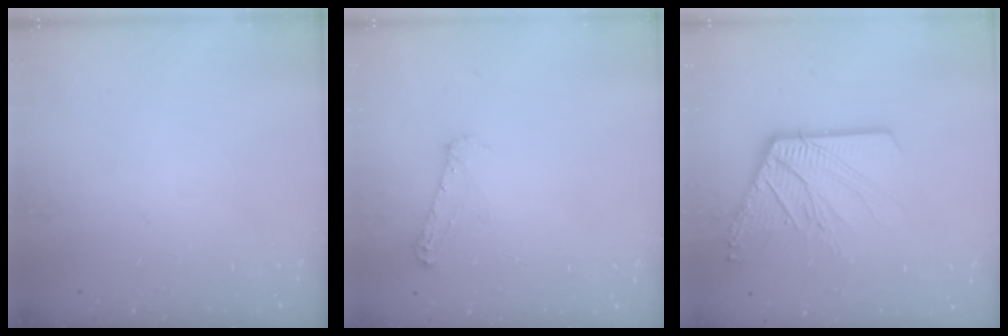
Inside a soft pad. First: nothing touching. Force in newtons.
{"total": 5.2, "press": 5.2, "slide": 0.5}
{"total": 14.5, "press": 14.4, "slide": 1.4}